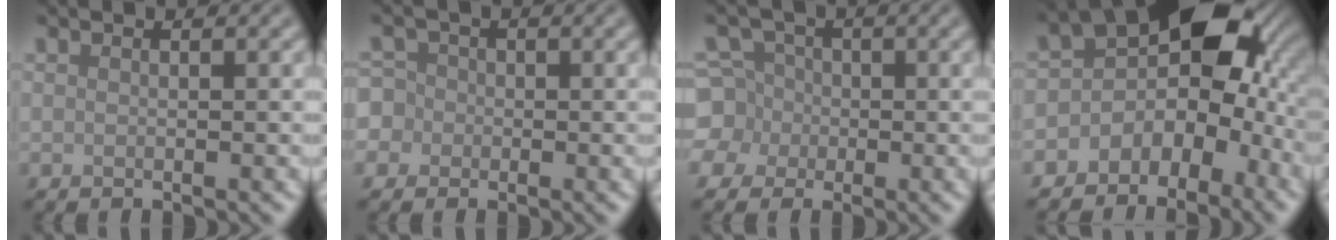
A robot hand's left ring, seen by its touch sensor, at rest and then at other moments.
{"total": 4.8, "force": [-0.8, 4.6, 1.2], "torque": [-0.024, 0.028, -0.046]}
{"total": 5.5, "force": [-1.2, 5.2, 1.1], "torque": [-0.017, 0.022, -0.045]}
{"total": 8.9, "force": [-1.6, 5.9, 6.5], "torque": [-0.063, 0.022, -0.046]}